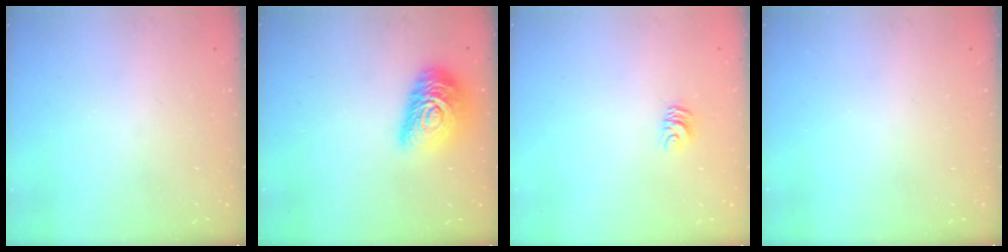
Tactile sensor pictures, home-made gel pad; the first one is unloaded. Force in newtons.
{"total": 15.9, "press": 15.9, "slide": 1.1}
{"total": 5.3, "press": 5.3, "slide": 0.3}
{"total": 0.0}